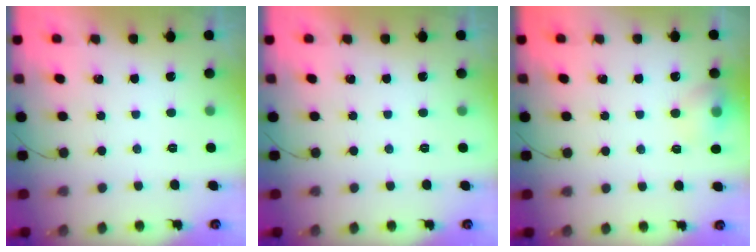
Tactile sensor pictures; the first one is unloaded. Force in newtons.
{"total": 0.0}
{"total": 8.5, "press": 8.3, "slide": 1.7}